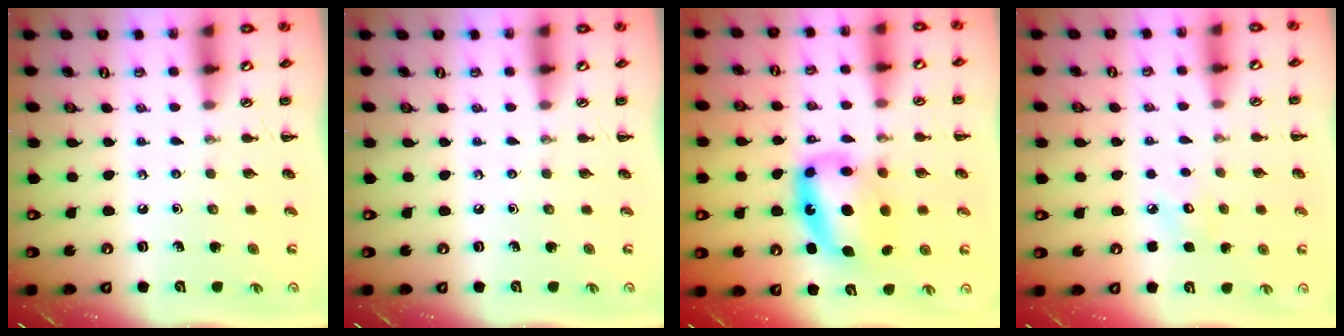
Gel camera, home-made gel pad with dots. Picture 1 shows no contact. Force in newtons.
{"total": 0.0}
{"total": 12.2, "press": 11.8, "slide": 3.1}
{"total": 3.9, "press": 3.8, "slide": 0.9}